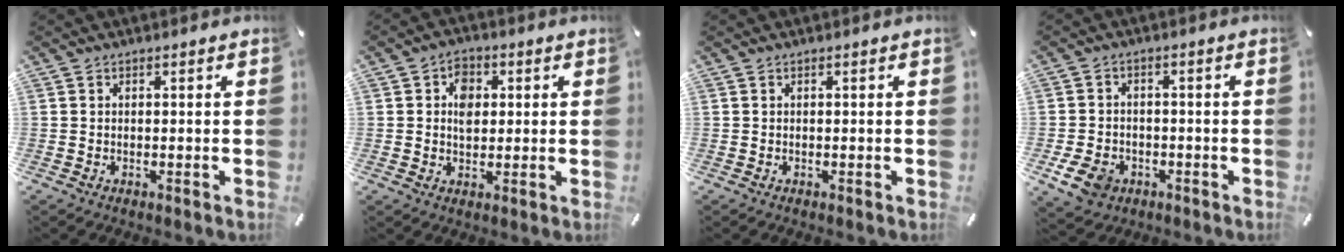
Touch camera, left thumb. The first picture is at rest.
{"total": 5.6, "force": [0.8, 4.4, 3.4], "torque": [-0.039, -0.001, 0.008]}
{"total": 0.0}
{"total": 6.9, "force": [-3.0, 5.3, 3.2], "torque": [-0.067, 0.014, -0.056]}